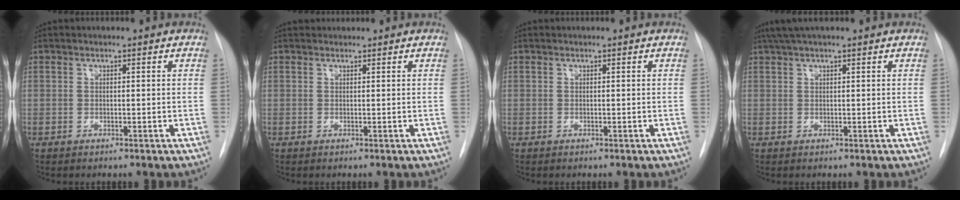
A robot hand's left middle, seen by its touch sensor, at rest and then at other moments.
{"total": 1.9, "force": [1.8, 0.5, 0.3], "torque": [-0.005, 0.024, 0.030]}
{"total": 0.0}
{"total": 5.4, "force": [4.3, 0.4, 3.2], "torque": [-0.055, 0.038, 0.075]}